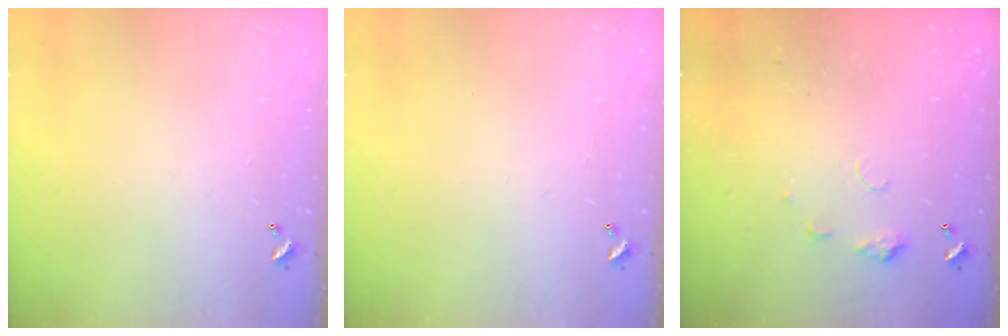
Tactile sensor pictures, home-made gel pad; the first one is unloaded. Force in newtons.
{"total": 0.0}
{"total": 5.6, "press": 5.6, "slide": 0.7}